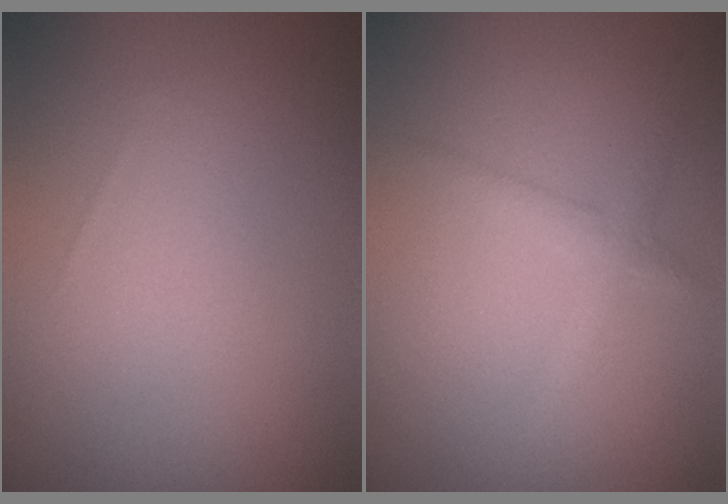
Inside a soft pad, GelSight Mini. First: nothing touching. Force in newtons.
{"total": 1.7, "press": 1.7, "slide": 0.0}